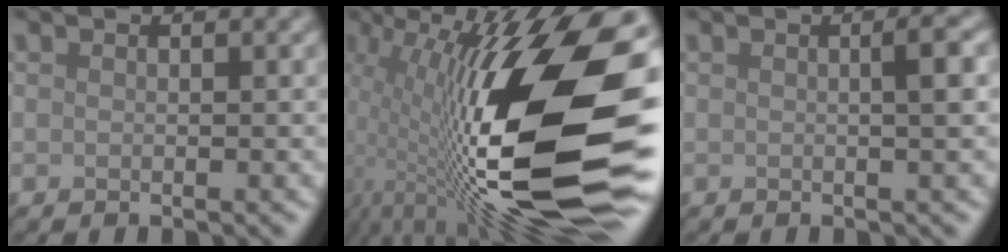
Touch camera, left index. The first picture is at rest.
{"total": 19.3, "force": [-1.4, 6.6, 18.1], "torque": [-0.328, -0.008, -0.032]}
{"total": 2.0, "force": [0.2, 0.3, 1.9], "torque": [-0.025, 0.007, -0.001]}